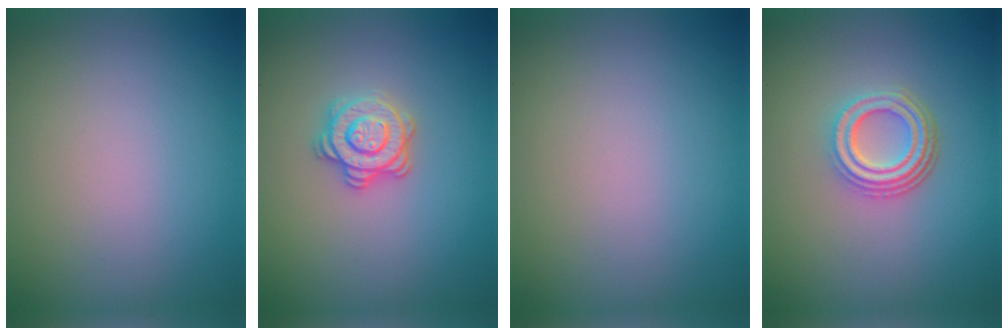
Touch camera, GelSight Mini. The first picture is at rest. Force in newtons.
{"total": 3.1, "press": 2.8, "slide": 1.3}
{"total": 0.0}
{"total": 4.4, "press": 3.3, "slide": 2.9}